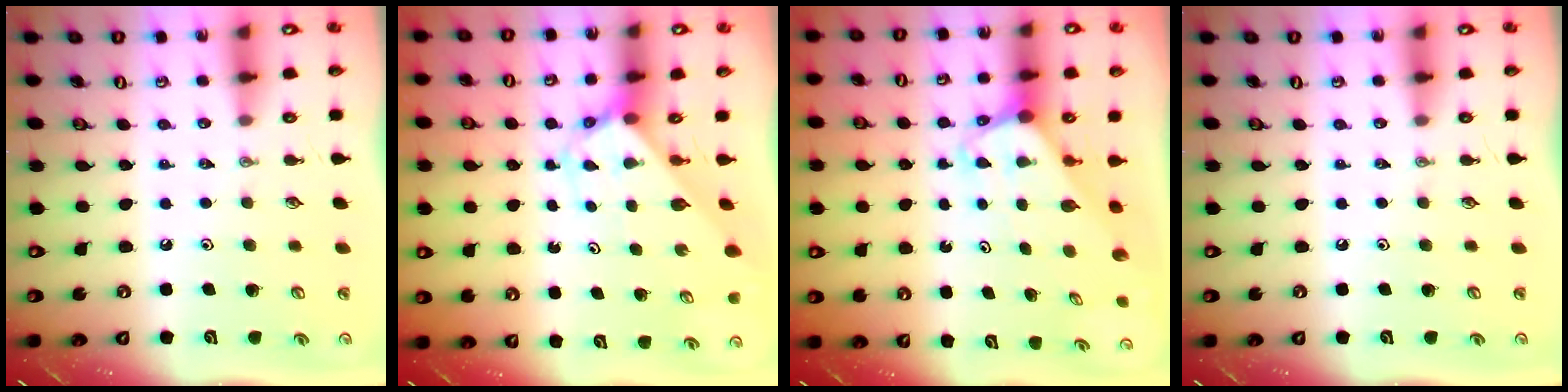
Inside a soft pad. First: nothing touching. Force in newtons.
{"total": 2.7, "press": 2.7, "slide": 0.2}
{"total": 2.2, "press": 2.2, "slide": 0.1}
{"total": 0.0}